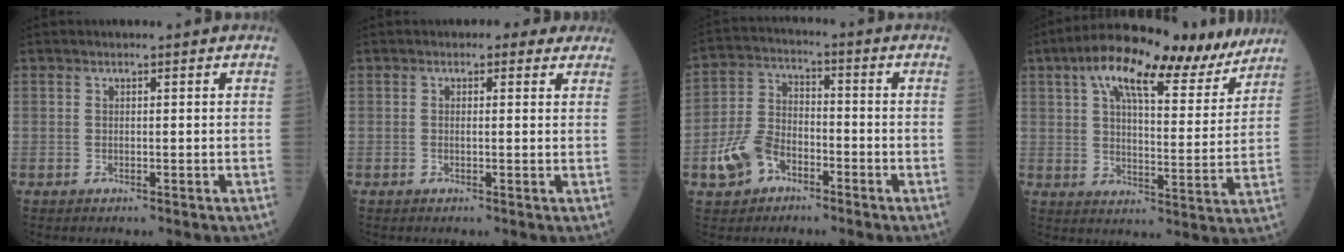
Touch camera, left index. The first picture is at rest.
{"total": 2.7, "force": [1.9, 1.4, 1.2], "torque": [-0.011, 0.010, 0.016]}
{"total": 8.3, "force": [-4.1, 5.5, 4.6], "torque": [-0.113, 0.011, -0.074]}
{"total": 17.1, "force": [12.1, 4.9, 11.1], "torque": [-0.174, 0.027, 0.186]}